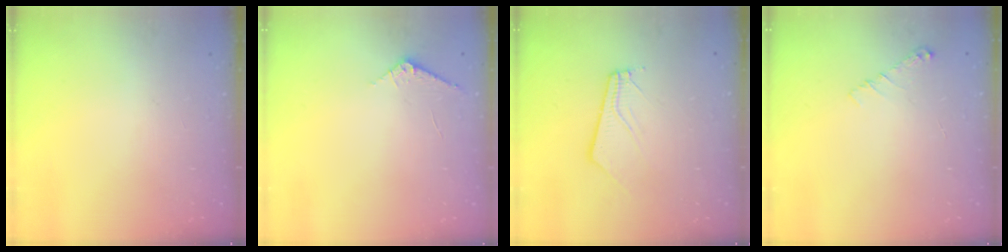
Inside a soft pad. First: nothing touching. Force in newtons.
{"total": 6.1, "press": 6.1, "slide": 0.5}
{"total": 3.8, "press": 3.8, "slide": 0.3}
{"total": 4.1, "press": 4.1, "slide": 0.6}